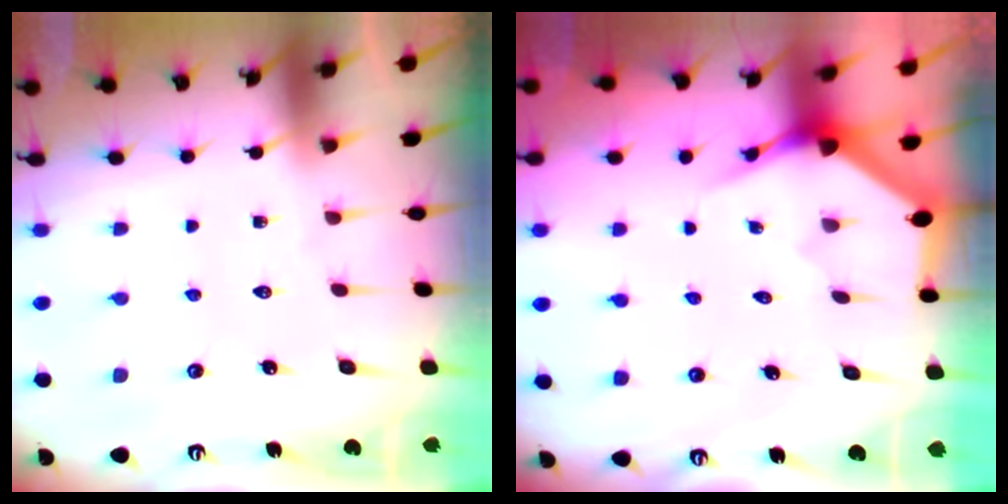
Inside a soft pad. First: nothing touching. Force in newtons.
{"total": 3.6, "press": 3.6, "slide": 0.2}